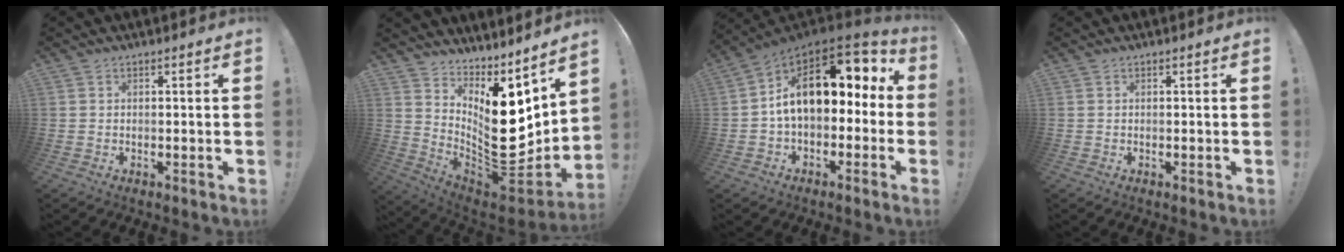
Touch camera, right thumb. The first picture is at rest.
{"total": 17.9, "force": [2.3, 9.8, 14.8], "torque": [-0.190, -0.049, 0.053]}
{"total": 17.7, "force": [4.1, 9.6, 14.4], "torque": [-0.220, -0.008, 0.076]}
{"total": 0.0}